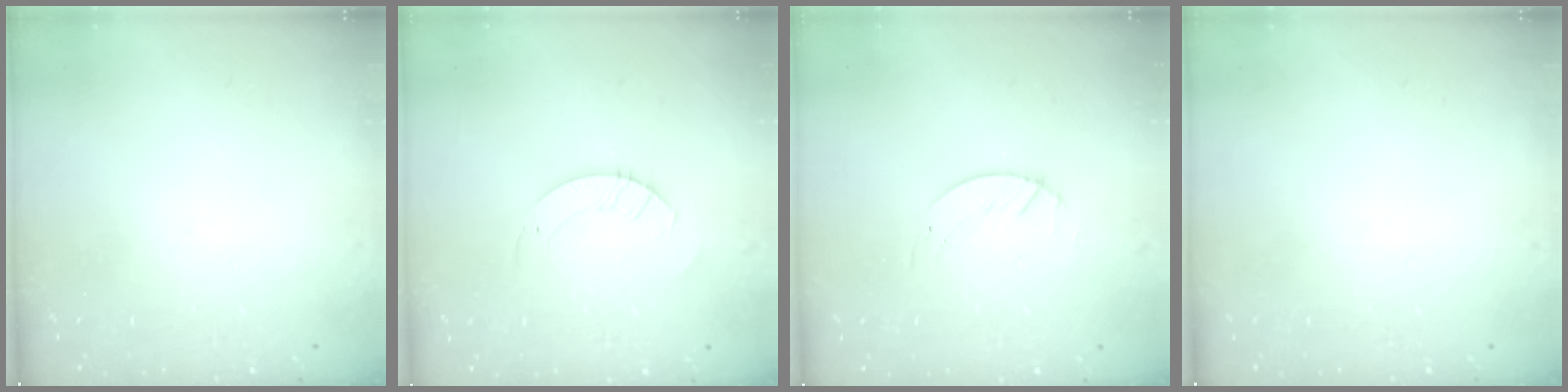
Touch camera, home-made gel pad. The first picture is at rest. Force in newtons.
{"total": 3.5, "press": 3.5, "slide": 0.3}
{"total": 1.2, "press": 1.1, "slide": 0.2}
{"total": 0.0}